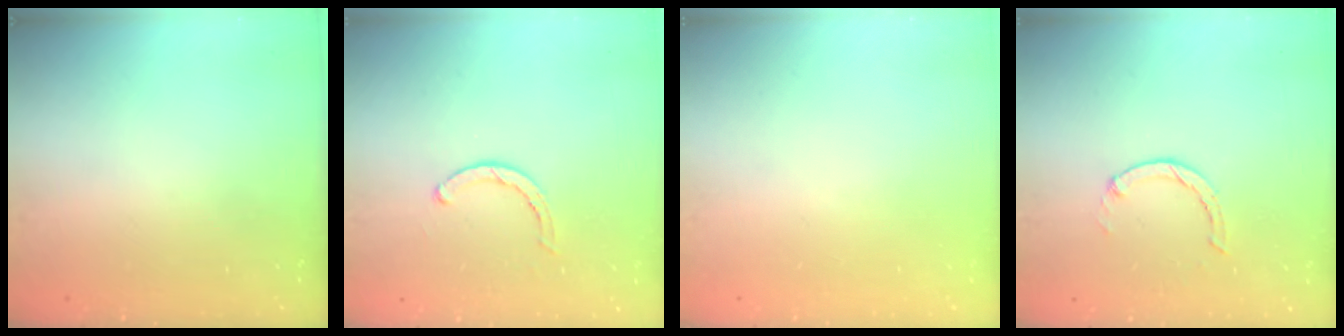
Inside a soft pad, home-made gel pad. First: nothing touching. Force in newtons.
{"total": 2.8, "press": 2.8, "slide": 0.2}
{"total": 0.0}
{"total": 1.0, "press": 0.9, "slide": 0.3}